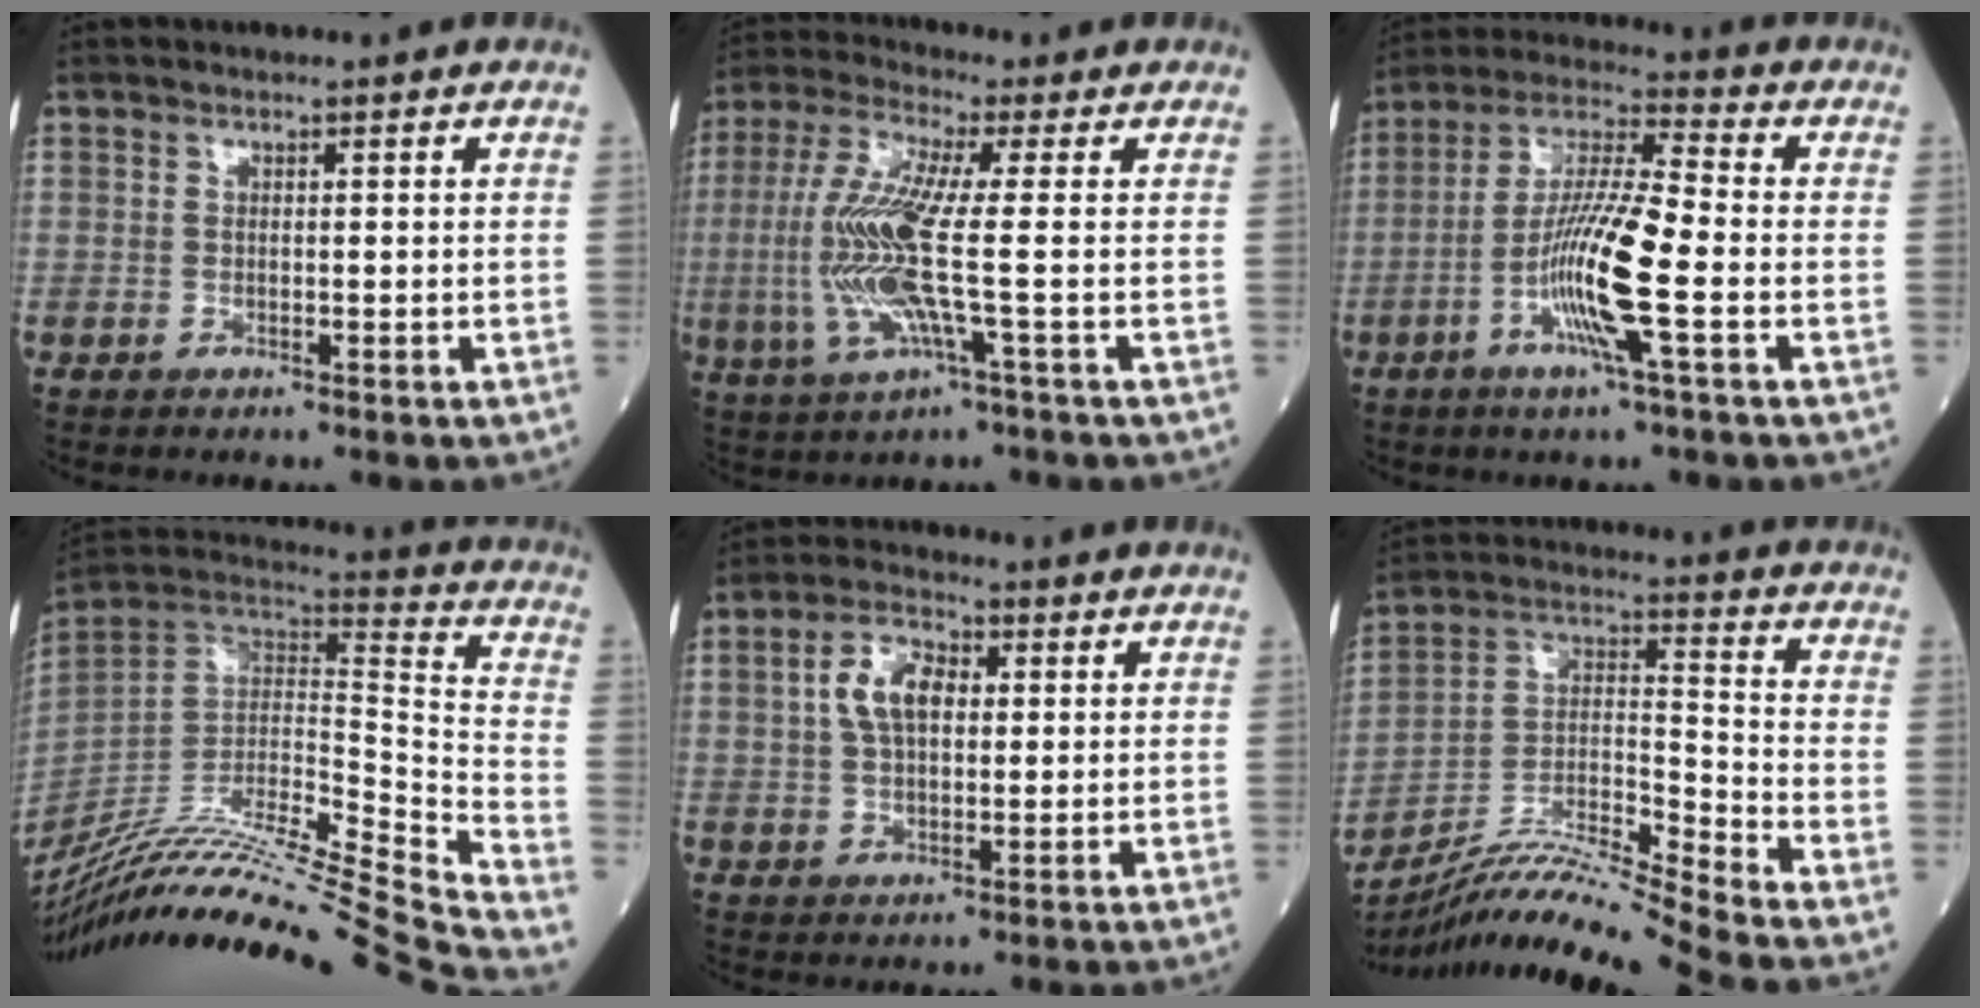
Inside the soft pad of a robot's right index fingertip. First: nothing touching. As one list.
[{"total": 12.1, "force": [-1.0, 0.5, 12.0], "torque": [-0.271, 0.001, -0.028]}, {"total": 12.8, "force": [-3.6, 0.4, 12.3], "torque": [-0.241, -0.005, -0.075]}, {"total": 34.6, "force": [-30.2, -1.9, 16.8], "torque": [-0.234, -0.059, -0.476]}, {"total": 6.7, "force": [1.5, 3.5, 5.5], "torque": [-0.111, 0.016, 0.027]}, {"total": 14.9, "force": [-13.5, -3.1, 5.6], "torque": [-0.100, 0.010, -0.246]}]